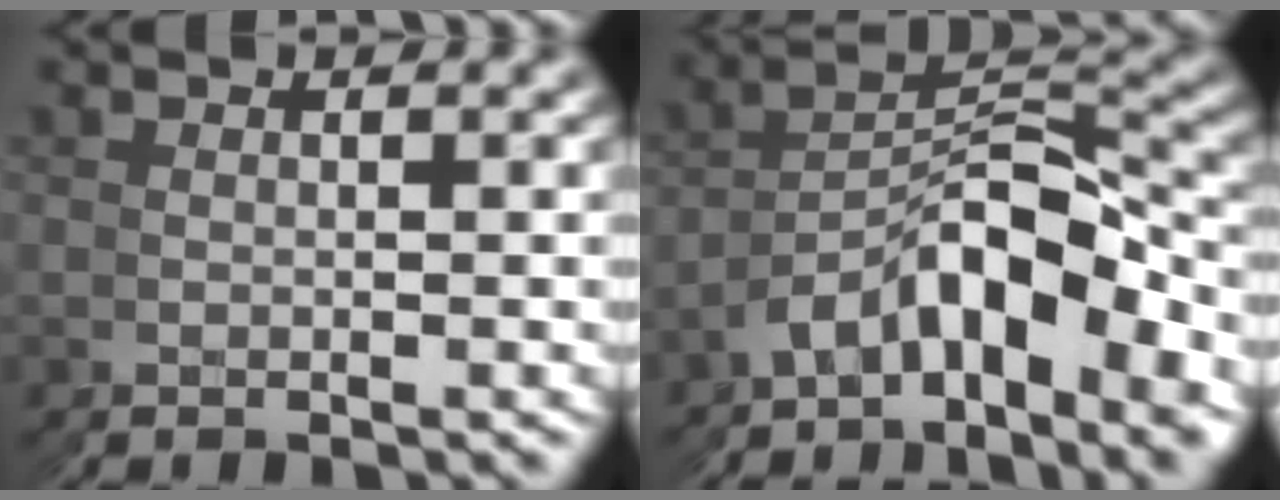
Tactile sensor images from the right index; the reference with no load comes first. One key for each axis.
{"total": 7.4, "fx": -3.0, "fy": 3.9, "fz": 5.5, "tx": -0.090, "ty": -0.012, "tz": -0.042}